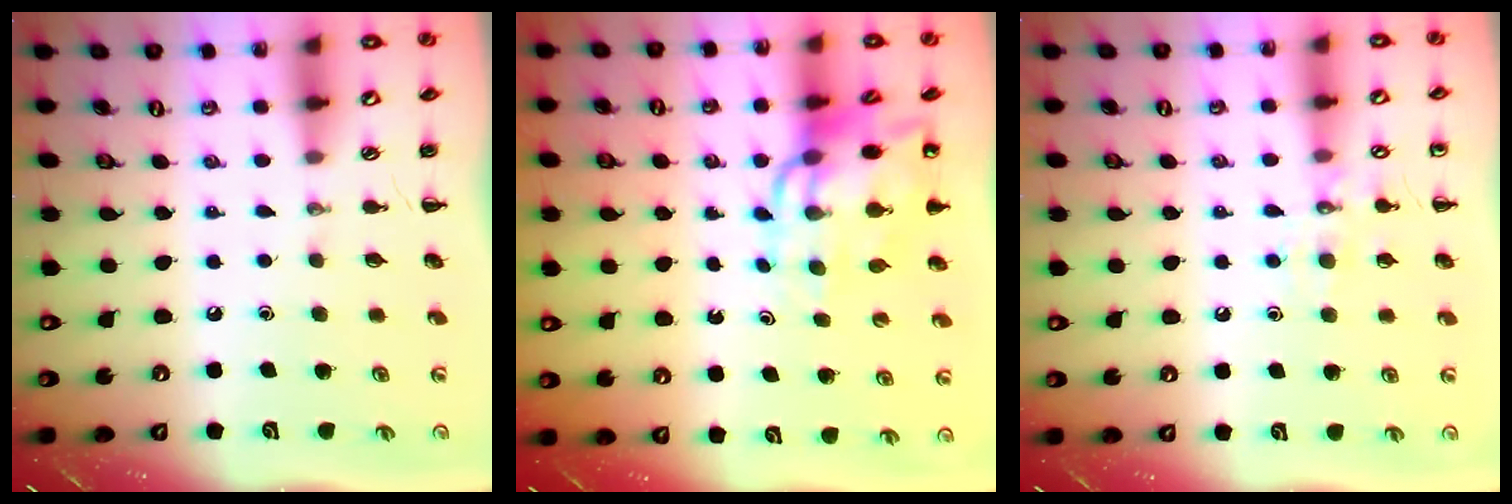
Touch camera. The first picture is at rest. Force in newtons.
{"total": 12.7, "press": 12.1, "slide": 3.7}
{"total": 8.2, "press": 8.1, "slide": 1.3}